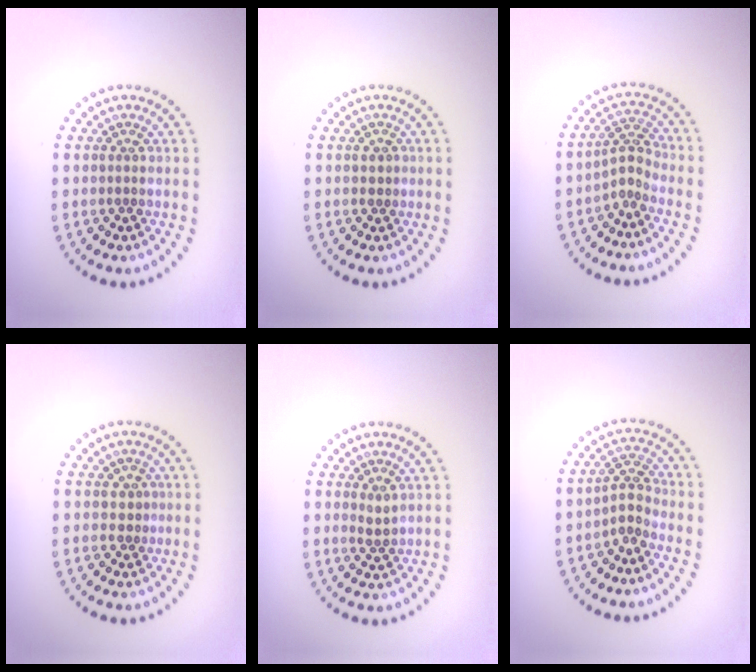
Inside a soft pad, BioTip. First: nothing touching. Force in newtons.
{"total": 0.8, "press": 0.8, "slide": 0.1}
{"total": 2.2, "press": 1.5, "slide": 1.6}
{"total": 1.2, "press": 1.0, "slide": 0.7}
{"total": 1.0, "press": 0.8, "slide": 0.5}
{"total": 2.0, "press": 1.5, "slide": 1.4}